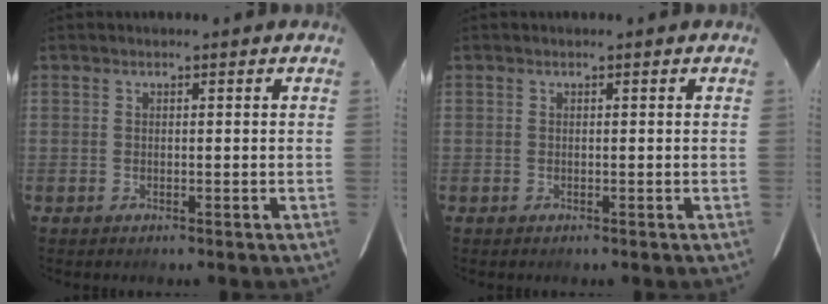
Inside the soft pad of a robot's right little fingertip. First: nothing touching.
{"total": 0.0}